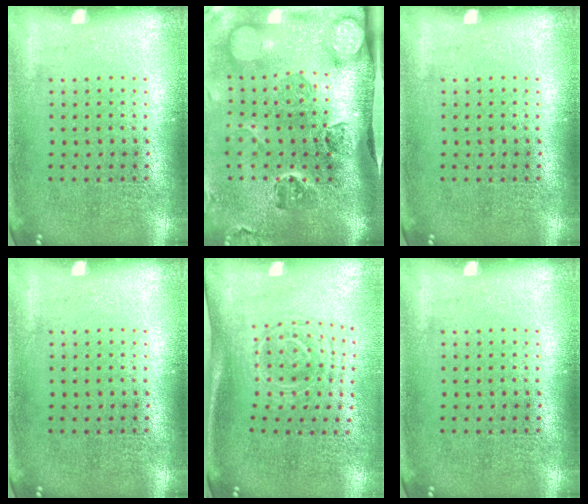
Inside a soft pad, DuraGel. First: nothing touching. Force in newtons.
{"total": 4.8, "press": 3.5, "slide": 3.3}
{"total": 0.0}
{"total": 0.0}
{"total": 1.7, "press": 1.2, "slide": 1.2}
{"total": 0.0}